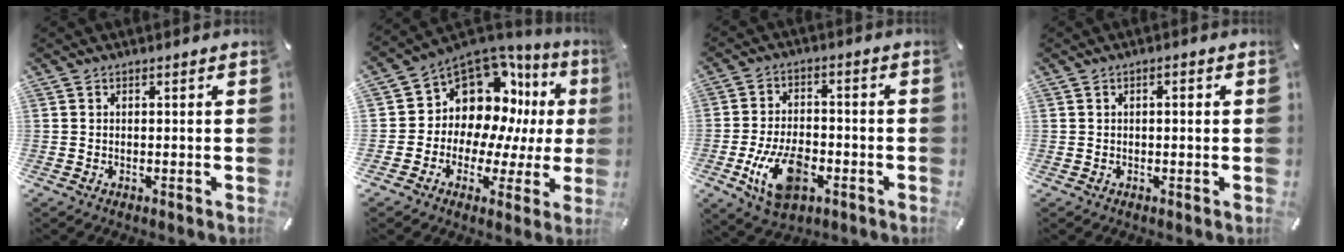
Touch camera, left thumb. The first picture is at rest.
{"total": 12.4, "force": [6.1, 9.6, 5.1], "torque": [-0.083, -0.077, 0.118]}
{"total": 12.4, "force": [-4.5, 7.2, 9.0], "torque": [-0.179, 0.007, -0.078]}
{"total": 1.6, "force": [0.2, 0.4, 1.5], "torque": [-0.028, 0.002, 0.001]}